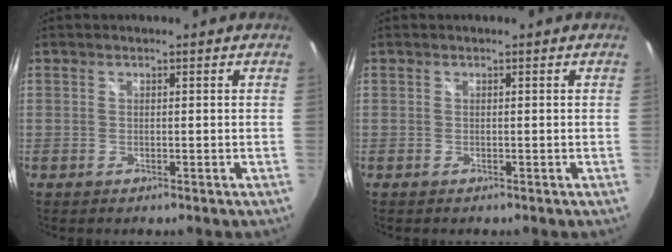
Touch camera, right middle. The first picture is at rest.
{"total": 0.0}